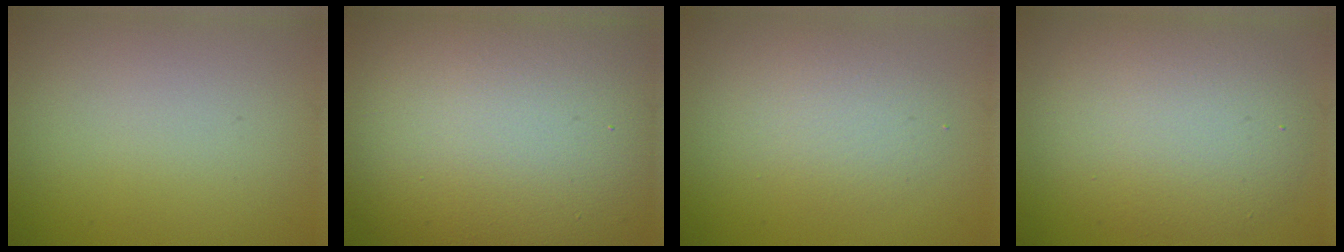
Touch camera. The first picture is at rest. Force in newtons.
{"total": 18.7, "press": 18.7, "slide": 0.8}
{"total": 2.7, "press": 2.7, "slide": 0.2}
{"total": 6.8, "press": 6.8, "slide": 0.4}